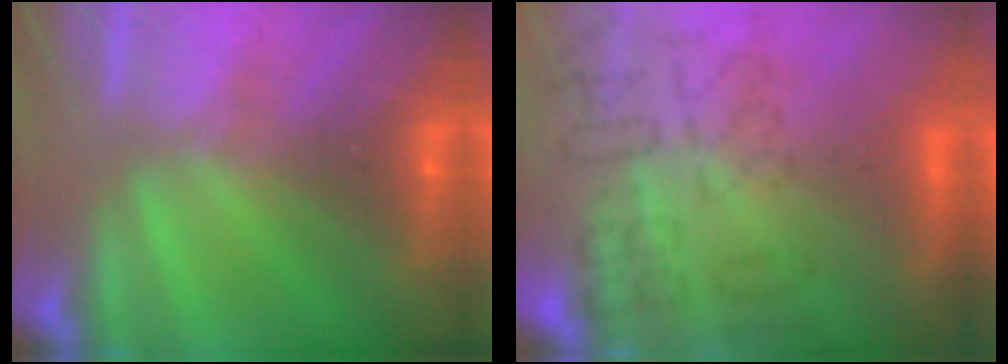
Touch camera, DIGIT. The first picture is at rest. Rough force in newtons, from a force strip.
{"total": 9.3}